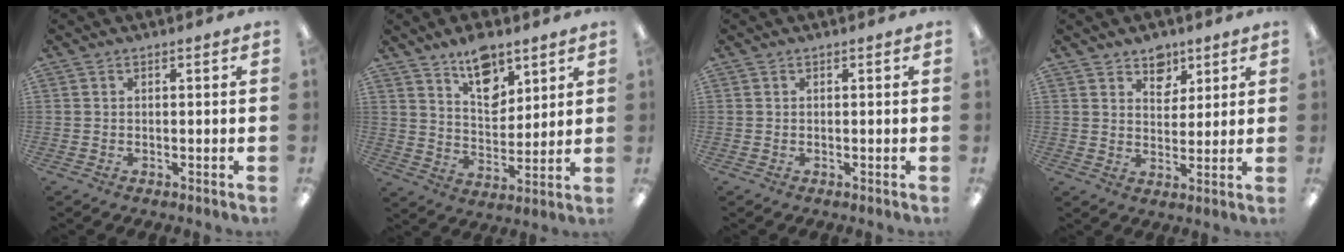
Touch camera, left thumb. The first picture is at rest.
{"total": 10.9, "force": [7.7, 5.8, 5.1], "torque": [-0.066, -0.042, 0.138]}
{"total": 0.0}
{"total": 6.2, "force": [4.5, 4.1, 1.2], "torque": [-0.004, -0.025, 0.079]}